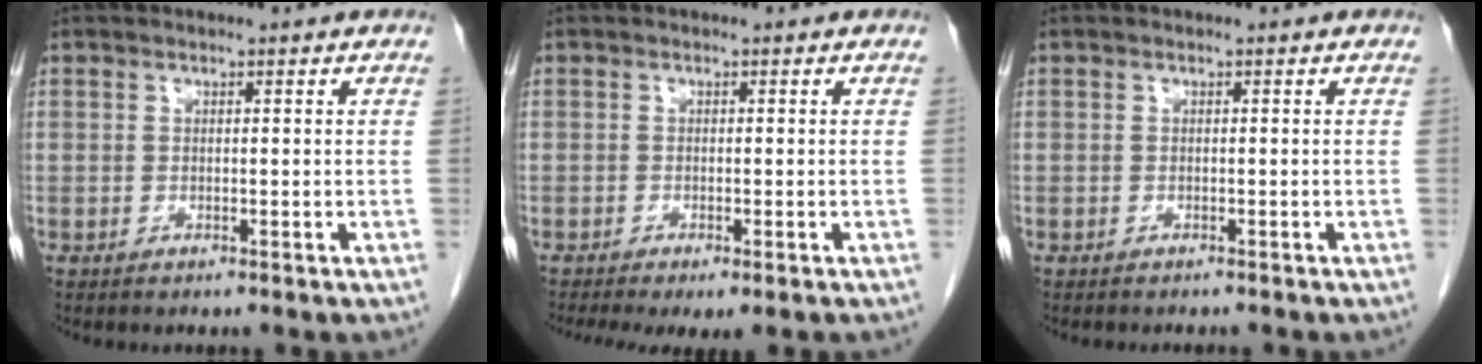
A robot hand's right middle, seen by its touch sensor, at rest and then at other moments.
{"total": 6.1, "force": [-4.5, 1.2, 3.9], "torque": [-0.057, -0.019, -0.069]}
{"total": 2.5, "force": [-2.2, 0.5, 0.9], "torque": [-0.015, -0.003, -0.025]}